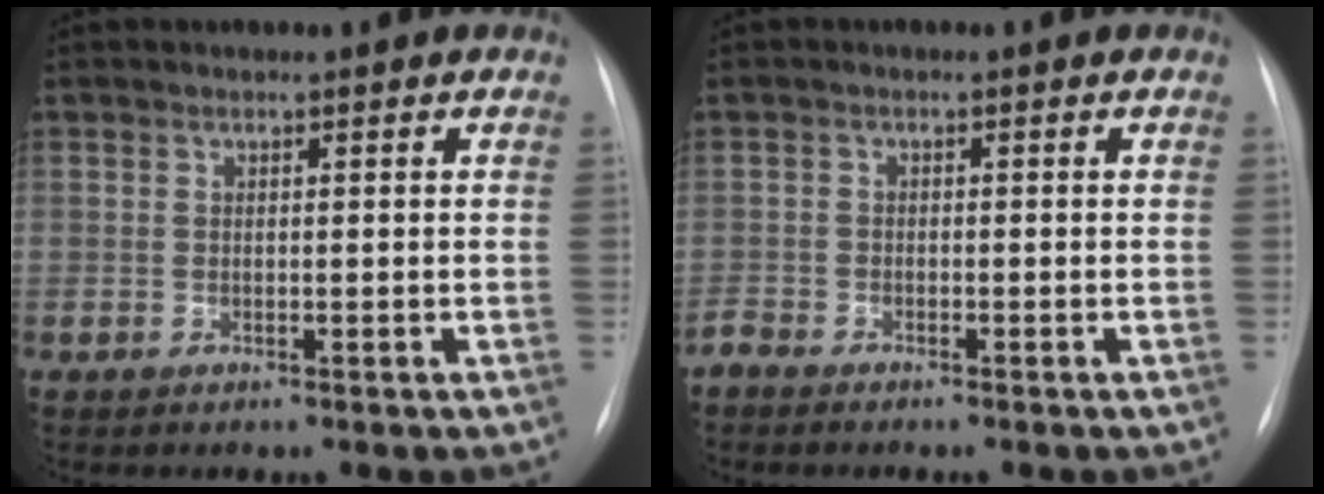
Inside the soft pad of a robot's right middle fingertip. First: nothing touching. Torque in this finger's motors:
{"motor_torque": [0.01, -0.01, 0.03, 0.01]}